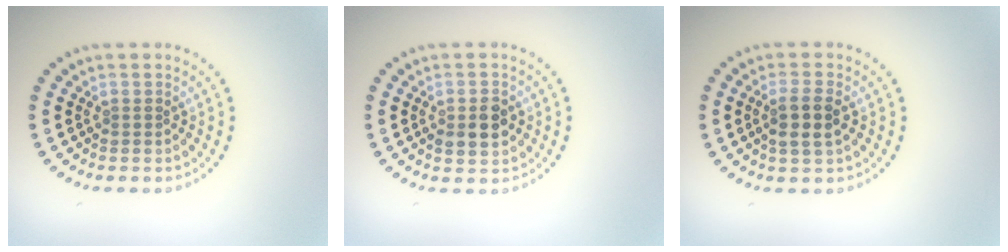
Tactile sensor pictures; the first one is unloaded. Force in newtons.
{"total": 2.9, "press": 2.9, "slide": 0.2}
{"total": 2.8, "press": 2.6, "slide": 1.1}